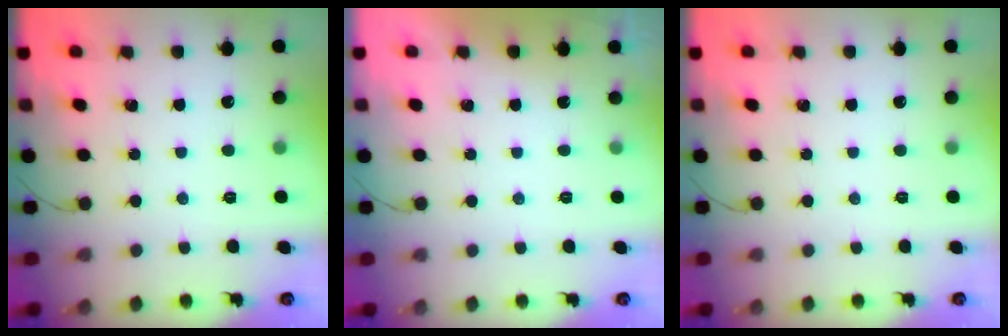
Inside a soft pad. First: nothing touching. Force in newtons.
{"total": 0.0}
{"total": 0.0}